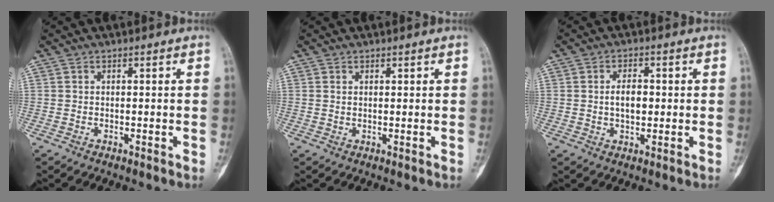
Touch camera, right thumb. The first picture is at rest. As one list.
[{"total": 0.7, "force": [0.3, 0.5, 0.5], "torque": [-0.001, 0.002, 0.005]}, {"total": 4.4, "force": [0.1, 2.7, 3.5], "torque": [-0.048, 0.007, 0.000]}]